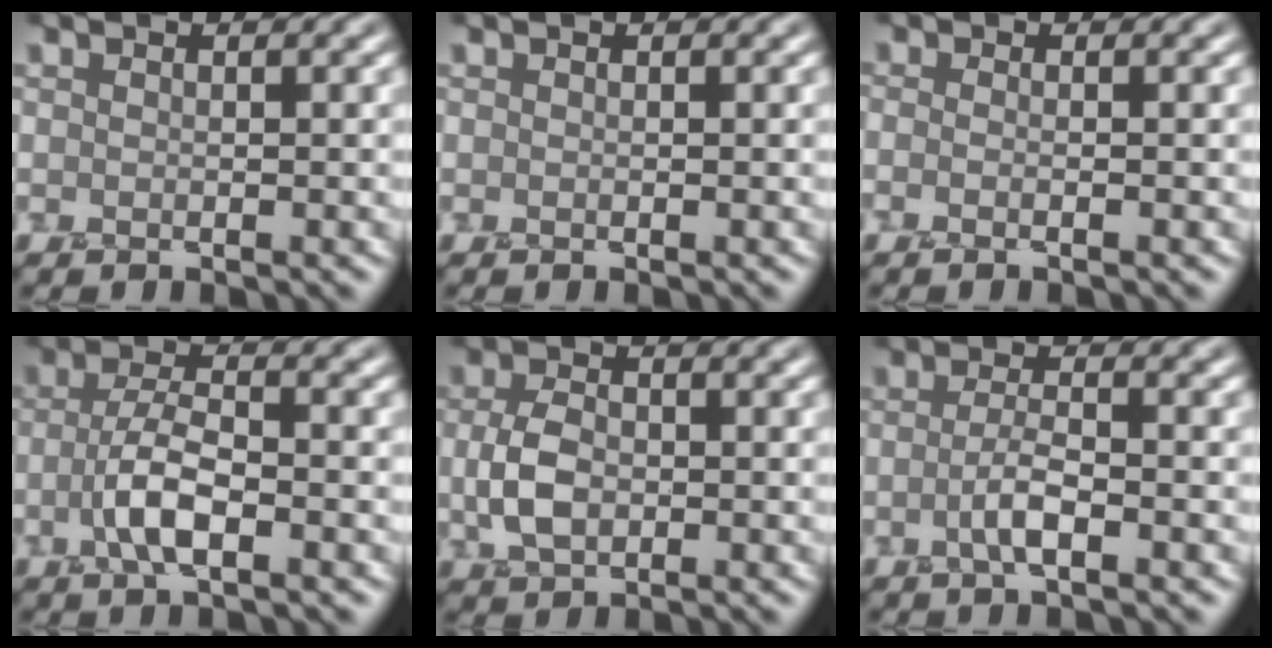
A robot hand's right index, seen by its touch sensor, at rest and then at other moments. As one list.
[{"total": 0.0}, {"total": 1.2, "force": [-0.6, 0.3, 1.0], "torque": [-0.021, -0.008, -0.016]}, {"total": 3.9, "force": [-1.2, 1.2, 3.5], "torque": [-0.073, 0.001, -0.029]}, {"total": 3.4, "force": [-0.3, 2.2, 2.6], "torque": [-0.059, -0.001, -0.006]}, {"total": 2.3, "force": [-0.7, 0.4, 2.1], "torque": [-0.041, 0.001, -0.018]}]